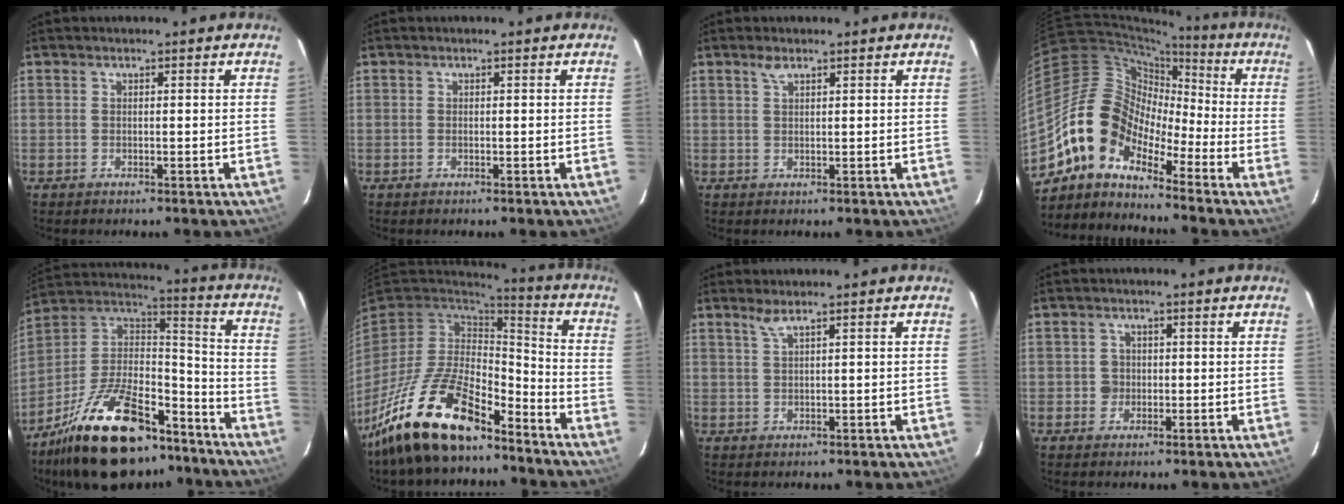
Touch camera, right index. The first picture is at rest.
{"total": 0.0}
{"total": 1.4, "force": [1.0, 0.5, 0.8], "torque": [-0.016, 0.004, 0.018]}
{"total": 11.0, "force": [-7.7, 6.2, 4.8], "torque": [-0.085, 0.033, -0.172]}
{"total": 27.6, "force": [-18.9, 12.0, 16.1], "torque": [-0.309, 0.011, -0.294]}
{"total": 20.8, "force": [-14.7, 7.7, 12.5], "torque": [-0.261, -0.021, -0.262]}
{"total": 1.5, "force": [1.0, -0.4, 1.0], "torque": [-0.020, -0.002, 0.021]}
{"total": 2.2, "force": [-0.3, 2.2, 0.2], "torque": [-0.002, 0.005, -0.004]}